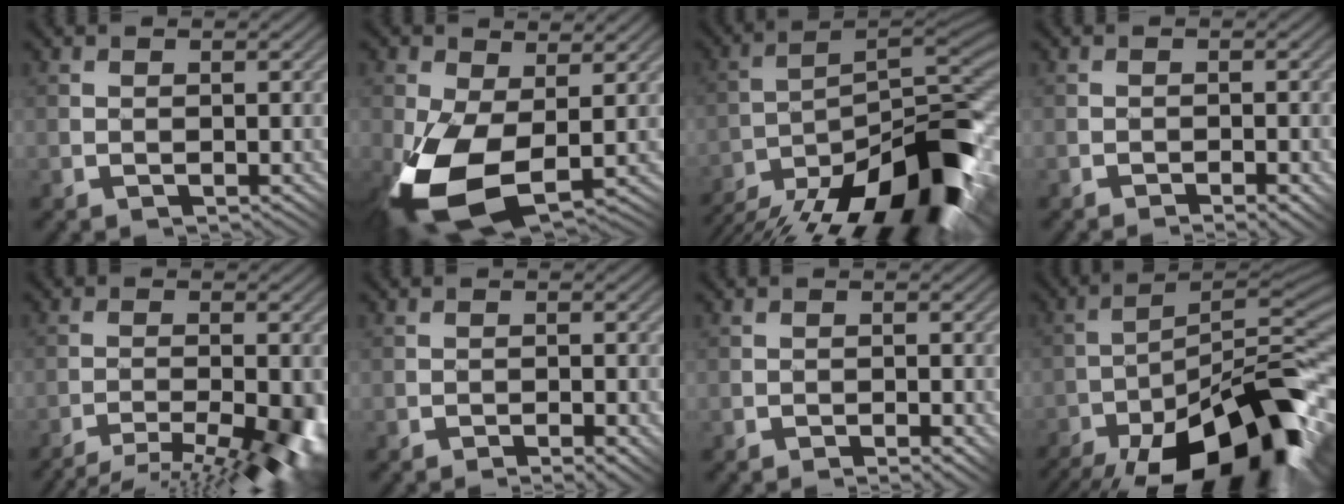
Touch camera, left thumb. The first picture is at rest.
{"total": 10.9, "force": [-2.2, 5.9, 9.0], "torque": [-0.218, -0.026, -0.036]}
{"total": 17.8, "force": [-13.1, 4.5, 11.2], "torque": [-0.148, -0.008, -0.216]}
{"total": 2.2, "force": [-1.7, 0.7, 1.2], "torque": [-0.011, 0.005, -0.022]}
{"total": 8.6, "force": [-6.4, 1.0, 5.6], "torque": [-0.090, -0.003, -0.094]}
{"total": 2.6, "force": [-2.0, 0.8, 1.5], "torque": [-0.018, 0.005, -0.025]}
{"total": 1.9, "force": [-1.5, 0.6, 1.0], "torque": [-0.008, 0.004, -0.020]}
{"total": 19.4, "force": [-13.2, 5.8, 12.9], "torque": [-0.168, -0.009, -0.211]}